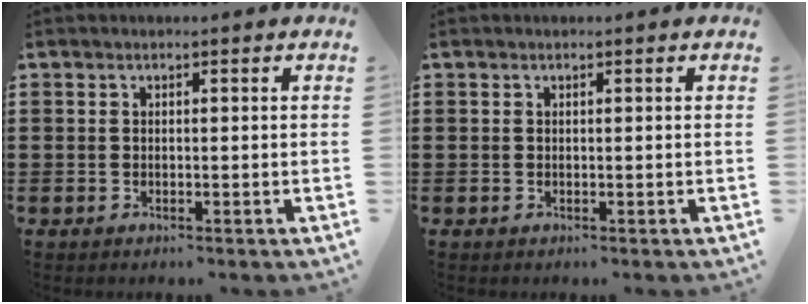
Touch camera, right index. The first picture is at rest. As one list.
[{"total": 0.0}]